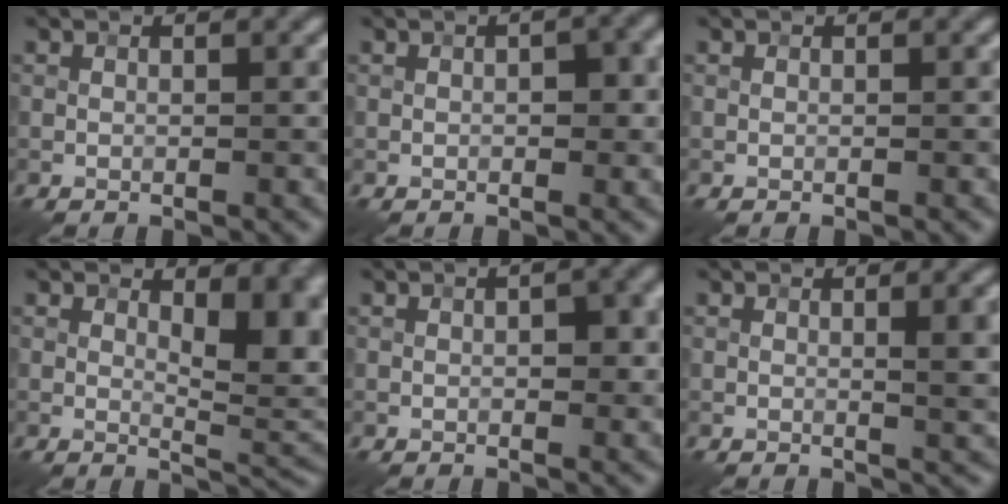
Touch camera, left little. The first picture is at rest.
{"total": 2.4, "force": [0.1, 1.1, 2.1], "torque": [-0.024, 0.003, -0.001]}
{"total": 0.0}
{"total": 6.8, "force": [1.5, 2.8, 6.0], "torque": [-0.077, -0.004, 0.027]}
{"total": 2.7, "force": [0.2, 1.3, 2.3], "torque": [-0.029, 0.002, 0.001]}
{"total": 4.5, "force": [0.7, 1.3, 4.3], "torque": [-0.044, 0.011, 0.007]}